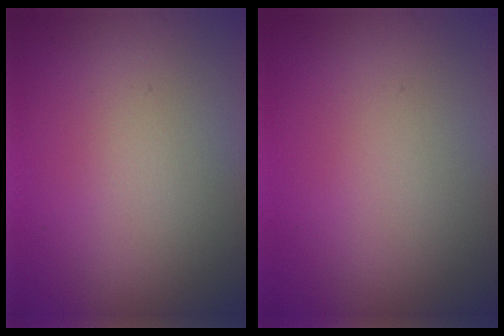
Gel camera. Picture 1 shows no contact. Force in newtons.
{"total": 0.0}